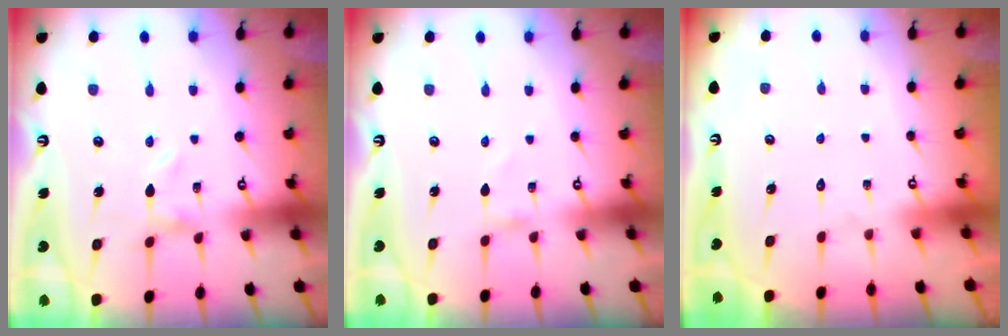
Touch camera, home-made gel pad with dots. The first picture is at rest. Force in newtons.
{"total": 0.0}
{"total": 1.7, "press": 1.7, "slide": 0.1}